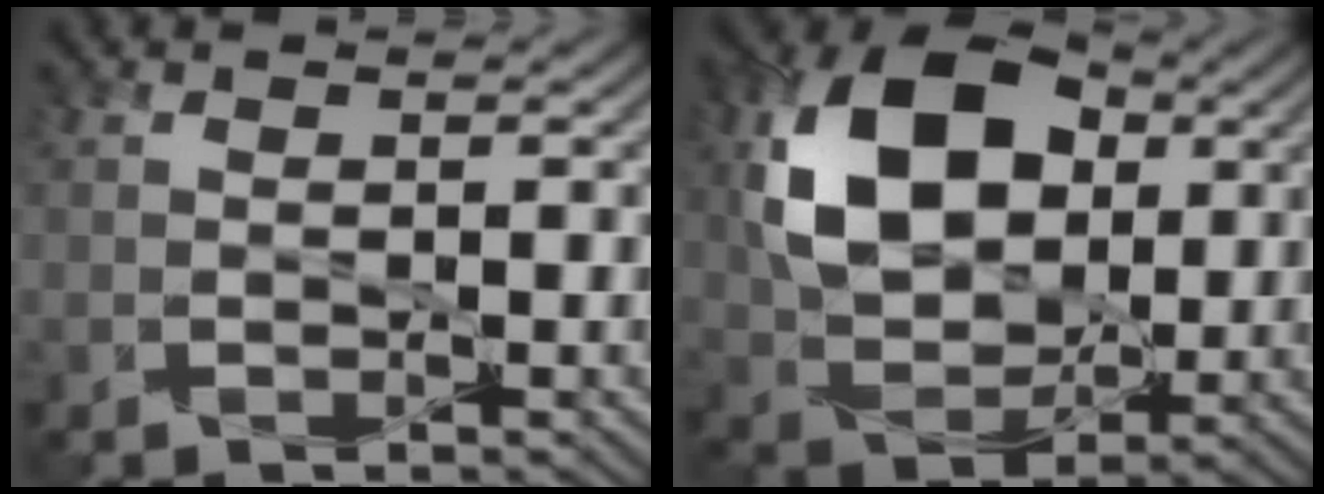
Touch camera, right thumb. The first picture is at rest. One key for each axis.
{"total": 13.7, "fx": 3.4, "fy": 9.4, "fz": 9.3, "tx": -0.196, "ty": 0.010, "tz": 0.066}